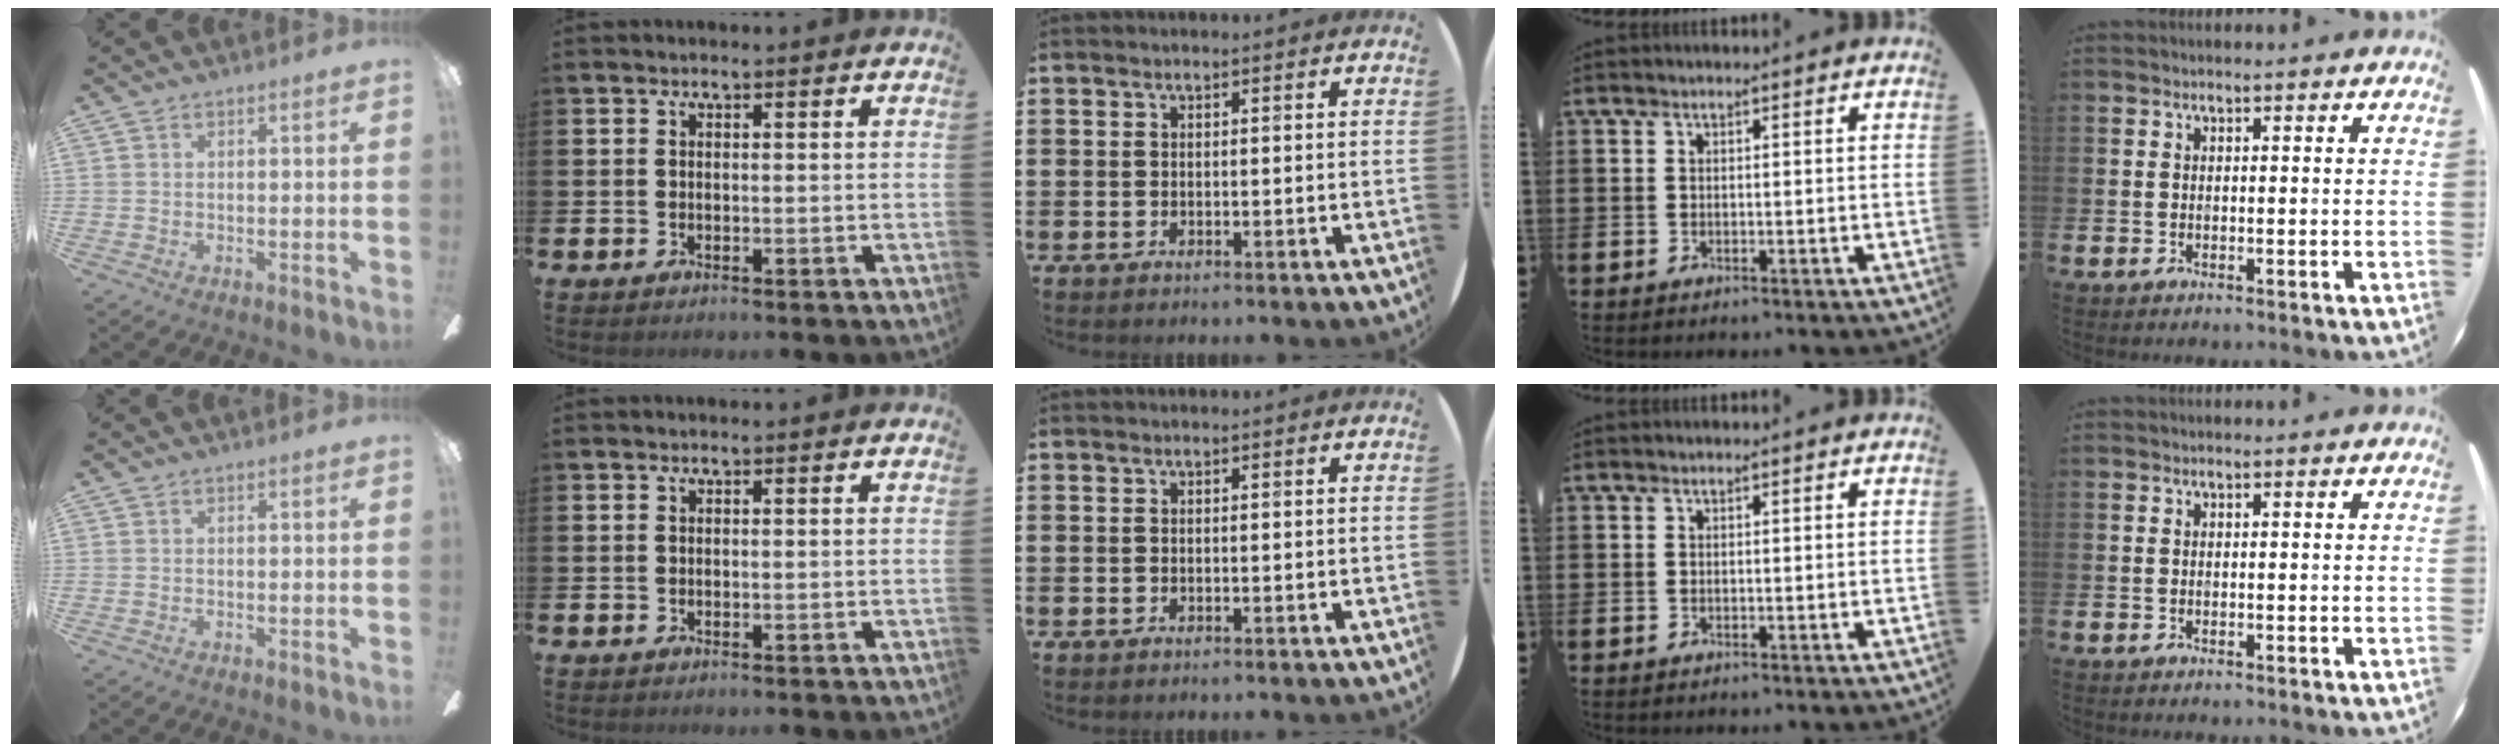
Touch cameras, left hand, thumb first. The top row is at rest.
{}